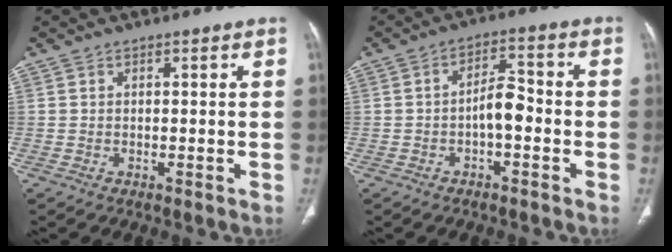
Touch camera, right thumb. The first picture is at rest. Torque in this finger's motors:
{"motor_torque": [0.65, 0.88, 0.97, -0.21, 0.01]}